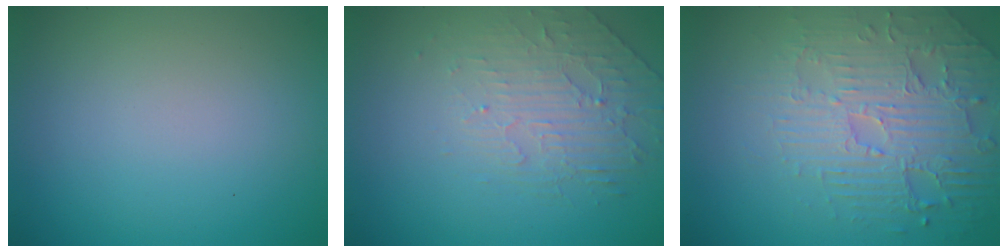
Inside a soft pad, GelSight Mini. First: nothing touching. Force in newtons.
{"total": 2.2, "press": 1.5, "slide": 1.7}
{"total": 4.4, "press": 4.1, "slide": 1.6}